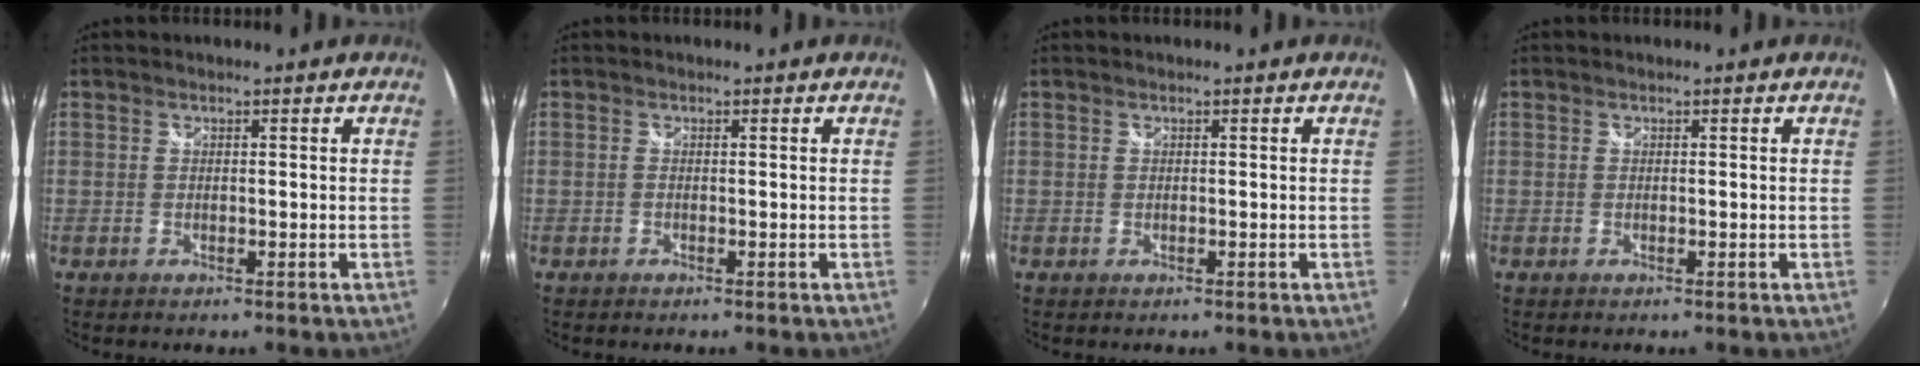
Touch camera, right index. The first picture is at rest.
{"total": 0.0}
{"total": 0.0}
{"total": 0.0}